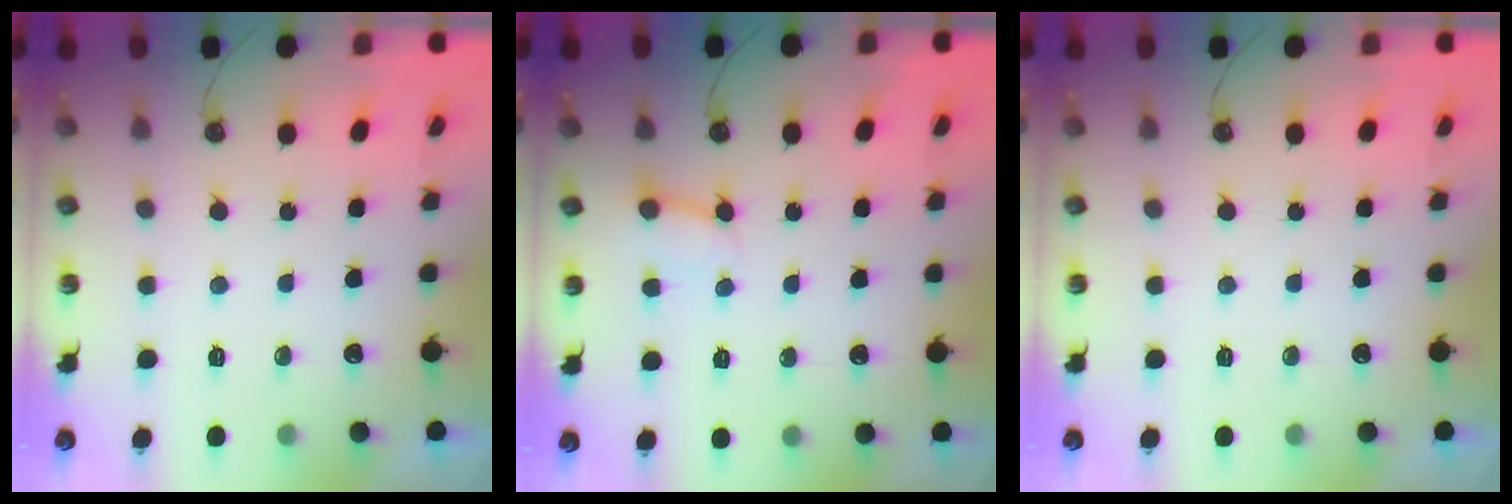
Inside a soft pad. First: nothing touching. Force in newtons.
{"total": 3.5, "press": 3.5, "slide": 0.4}
{"total": 0.0}